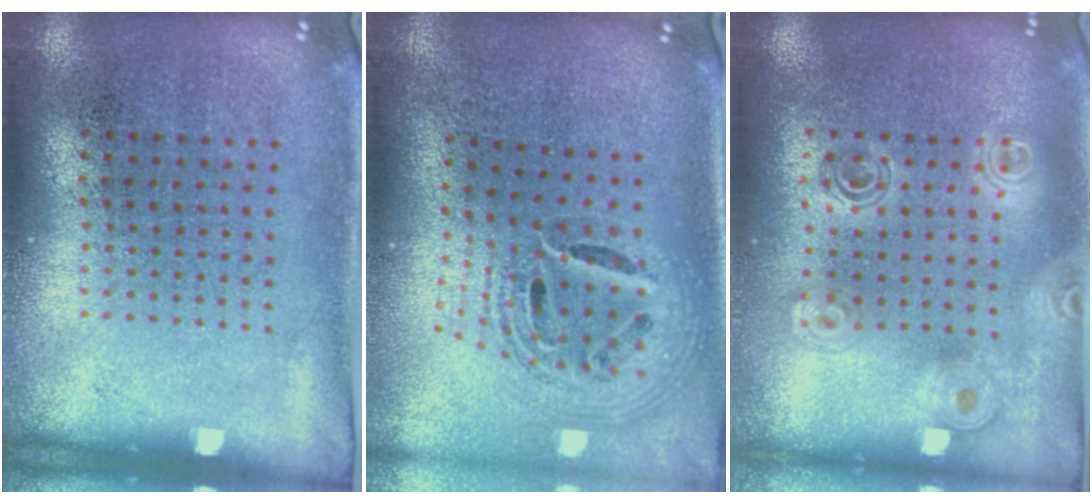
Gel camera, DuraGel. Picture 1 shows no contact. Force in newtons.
{"total": 1.9, "press": 1.5, "slide": 1.2}
{"total": 1.5, "press": 1.4, "slide": 0.7}